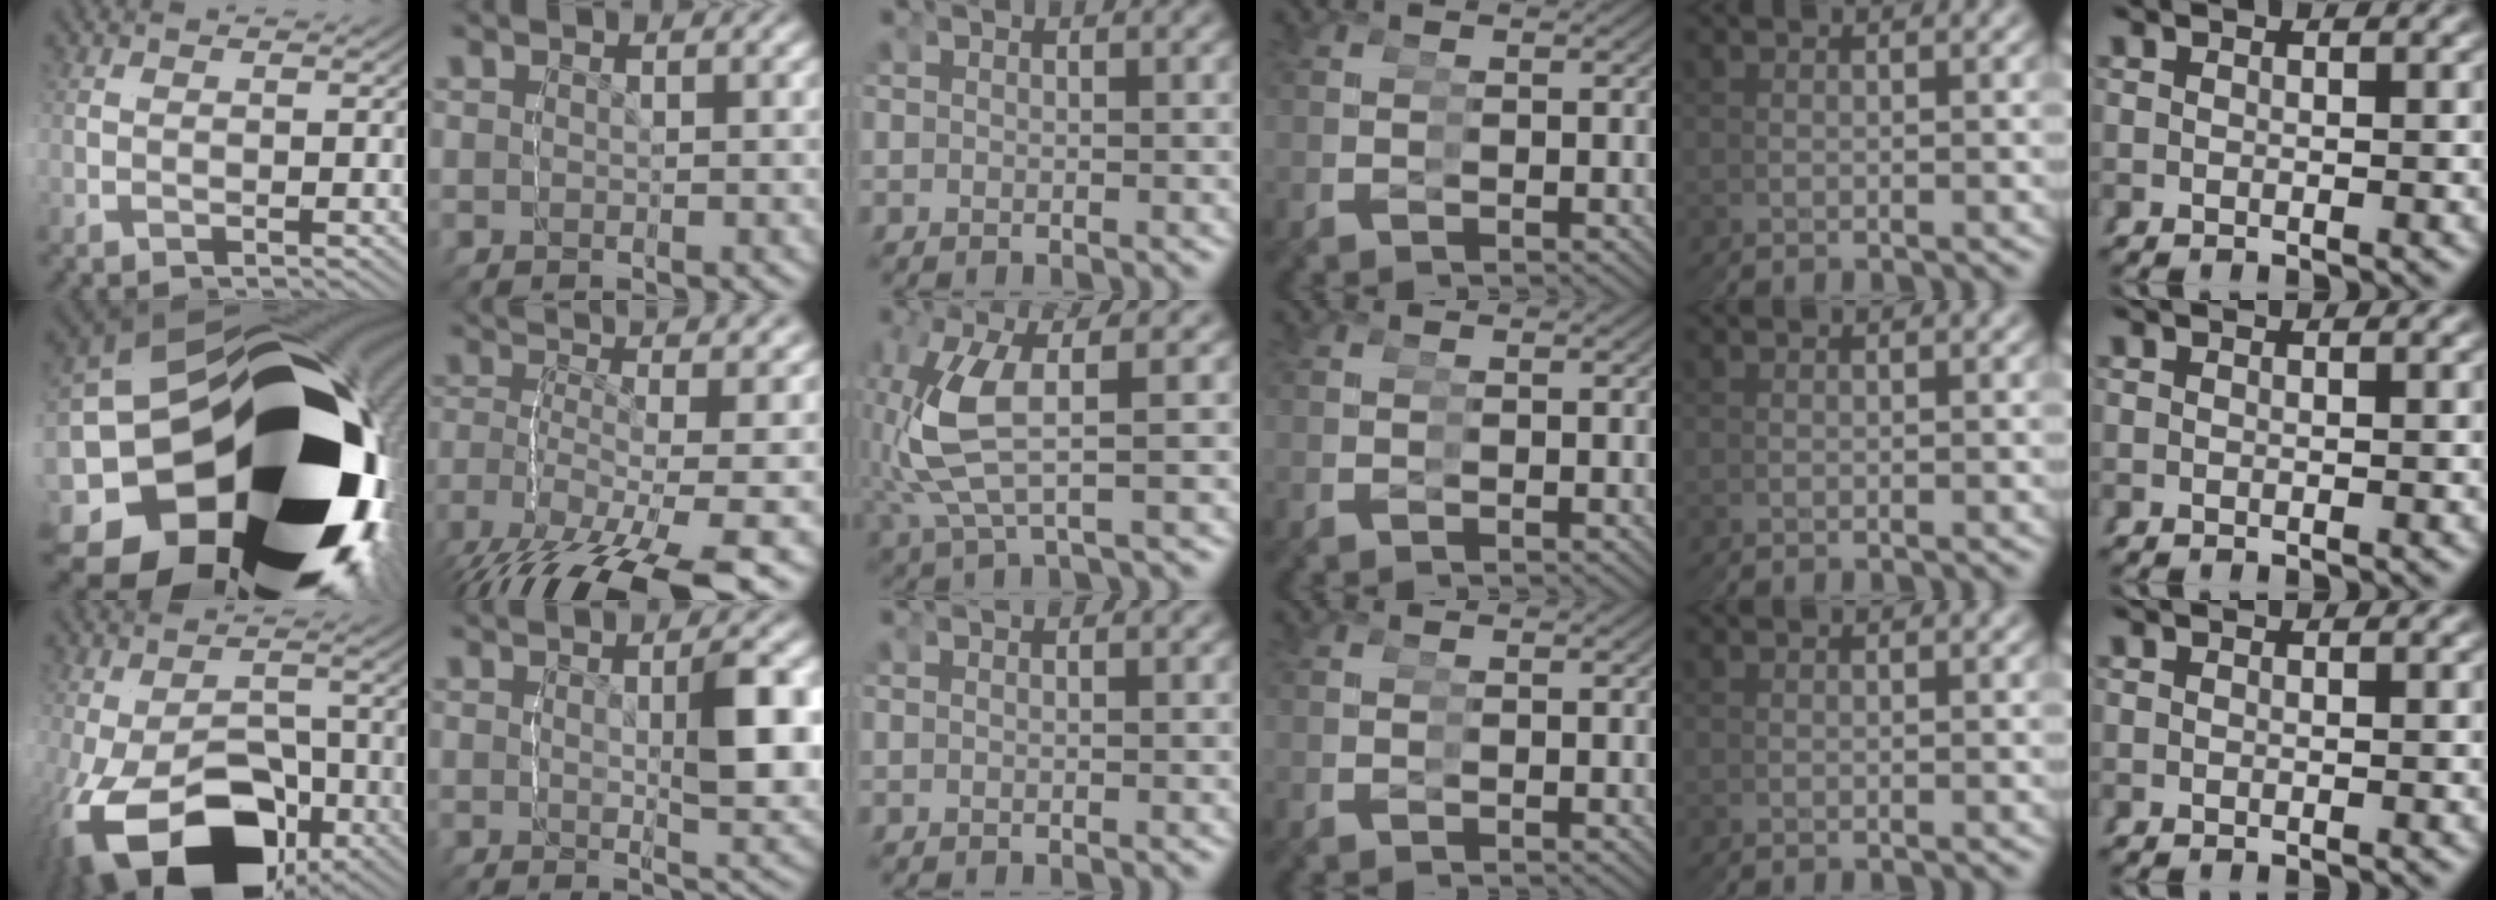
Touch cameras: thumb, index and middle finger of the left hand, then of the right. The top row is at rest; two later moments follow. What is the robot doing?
{"motion": "grasp_and_lifting", "object": "glasses"}